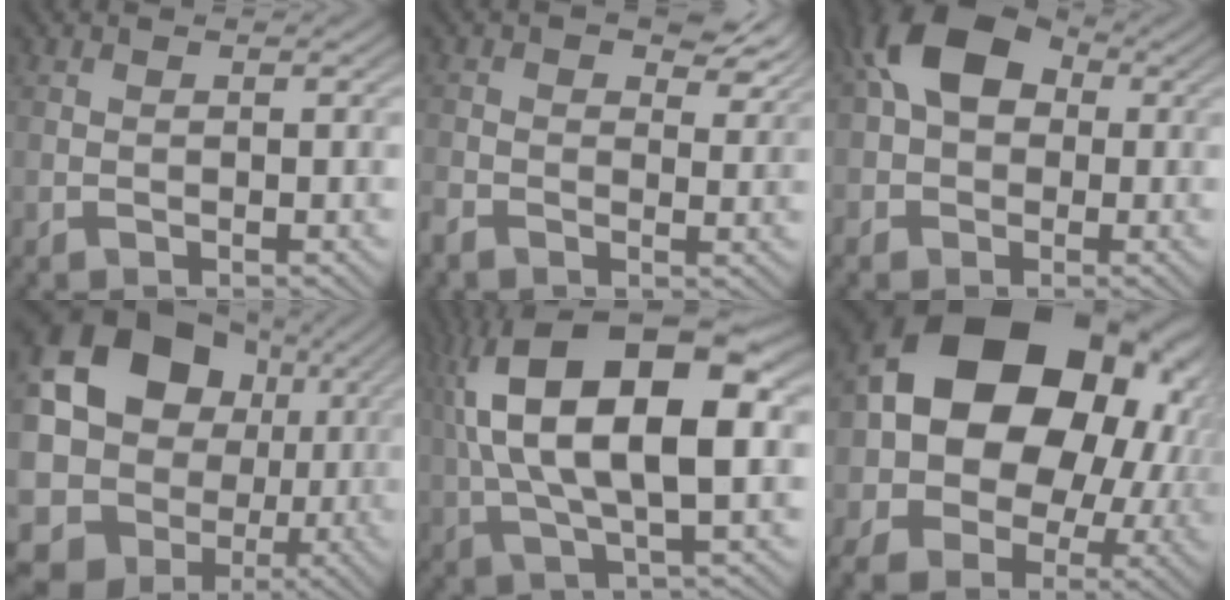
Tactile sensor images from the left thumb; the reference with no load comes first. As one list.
[{"total": 5.3, "force": [1.1, 3.4, 3.8], "torque": [-0.064, -0.004, 0.009]}, {"total": 8.9, "force": [0.9, 6.6, 5.9], "torque": [-0.123, 0.016, -0.003]}, {"total": 17.1, "force": [0.9, 14.4, 9.2], "torque": [-0.213, -0.021, 0.038]}, {"total": 16.4, "force": [3.3, 6.4, 14.7], "torque": [-0.275, 0.018, 0.049]}, {"total": 20.4, "force": [2.6, 14.7, 13.9], "torque": [-0.252, -0.015, 0.059]}]